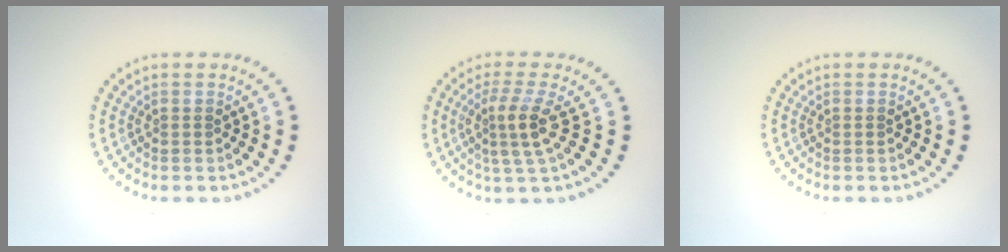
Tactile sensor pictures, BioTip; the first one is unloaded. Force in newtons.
{"total": 3.1, "press": 2.4, "slide": 2.0}
{"total": 0.0}